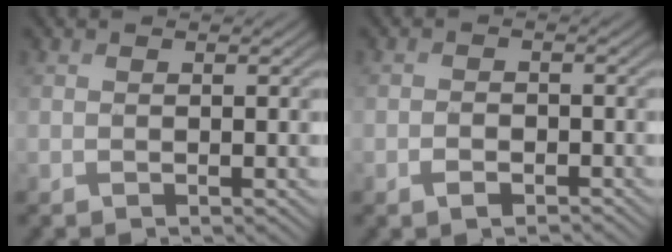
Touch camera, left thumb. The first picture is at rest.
{"total": 2.0, "force": [-1.2, 1.1, 1.1], "torque": [-0.020, 0.000, -0.023]}